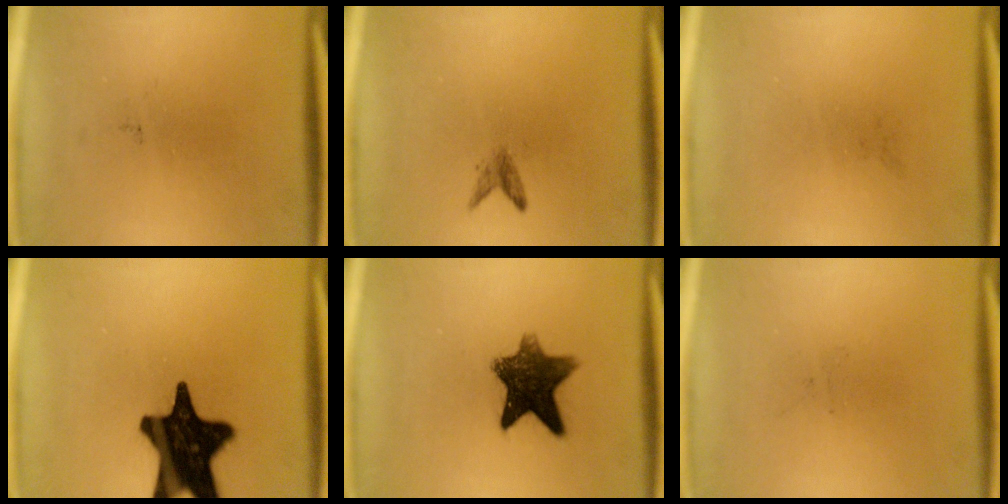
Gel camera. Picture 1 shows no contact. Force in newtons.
{"total": 1.3}
{"total": 0.0}
{"total": 19.5}
{"total": 10.2}
{"total": 0.0}